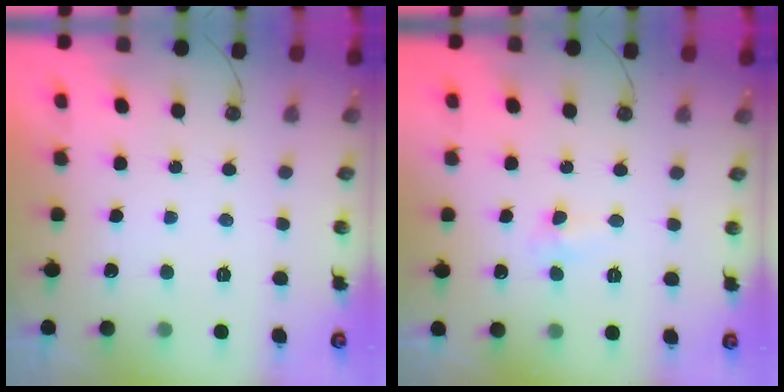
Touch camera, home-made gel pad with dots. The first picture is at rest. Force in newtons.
{"total": 4.1, "press": 4.0, "slide": 0.7}